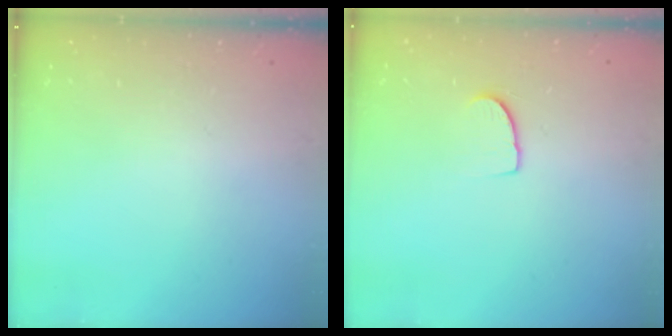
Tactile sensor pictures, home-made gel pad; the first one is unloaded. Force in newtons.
{"total": 5.2, "press": 5.2, "slide": 0.4}